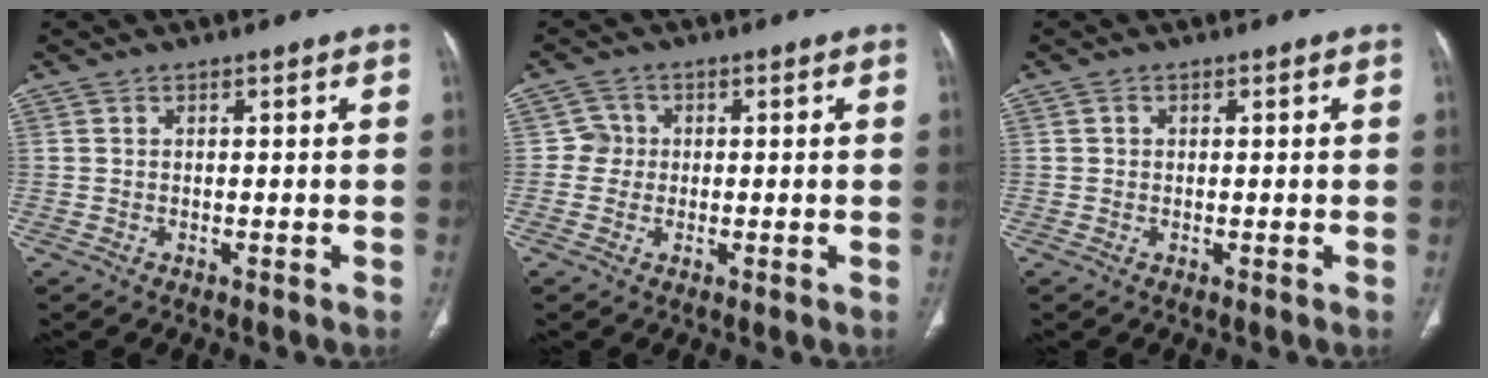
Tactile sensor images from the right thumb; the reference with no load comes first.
{"total": 2.6, "force": [0.0, 2.6, 0.2], "torque": [0.017, 0.009, -0.007]}
{"total": 0.6, "force": [0.1, 0.6, 0.2], "torque": [0.001, 0.002, 0.002]}